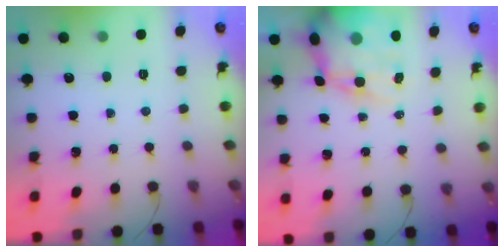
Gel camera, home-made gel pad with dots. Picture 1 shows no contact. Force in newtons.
{"total": 14.1, "press": 13.6, "slide": 3.4}